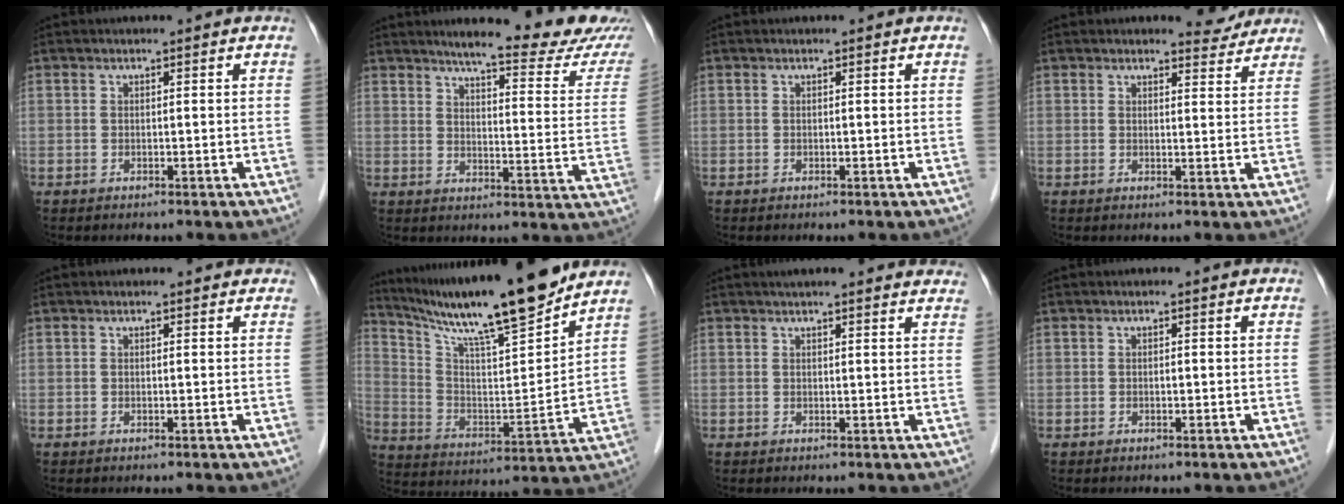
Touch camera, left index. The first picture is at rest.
{"total": 18.6, "force": [16.3, 1.4, 8.8], "torque": [-0.102, -0.056, 0.189]}
{"total": 0.0}
{"total": 3.2, "force": [3.1, 0.9, 0.2], "torque": [-0.006, -0.008, 0.031]}
{"total": 1.3, "force": [1.1, 0.4, 0.5], "torque": [-0.013, 0.007, 0.011]}
{"total": 19.5, "force": [16.5, 0.3, 10.4], "torque": [-0.181, -0.009, 0.276]}
{"total": 12.4, "force": [11.1, 1.7, 5.1], "torque": [-0.053, 0.024, 0.123]}
{"total": 0.0}